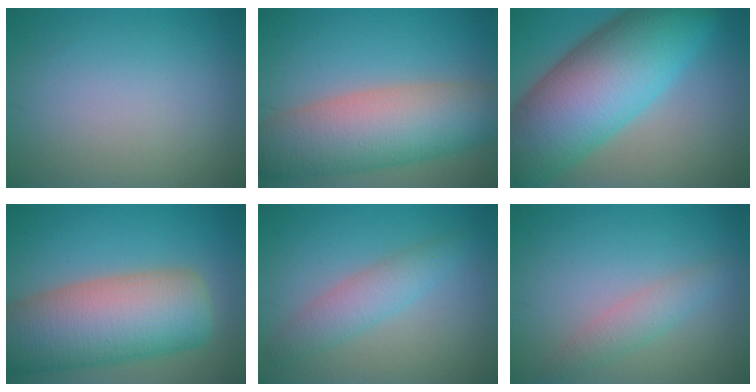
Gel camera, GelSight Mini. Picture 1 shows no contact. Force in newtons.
{"total": 10.2, "press": 10.2, "slide": 0.6}
{"total": 15.1, "press": 15.1, "slide": 0.4}
{"total": 12.7, "press": 12.7, "slide": 1.0}
{"total": 3.1, "press": 3.1, "slide": 0.2}
{"total": 2.2, "press": 2.2, "slide": 0.1}